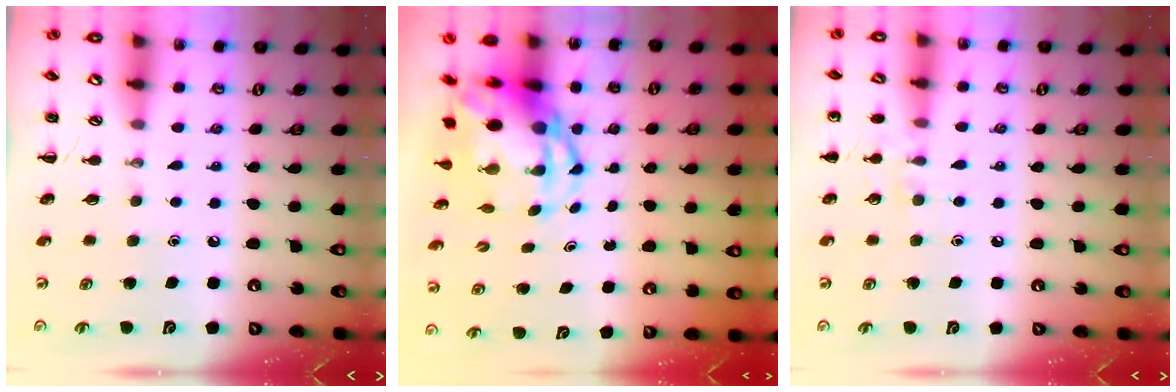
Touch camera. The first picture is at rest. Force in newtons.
{"total": 7.3, "press": 7.1, "slide": 1.8}
{"total": 6.6, "press": 6.4, "slide": 1.6}